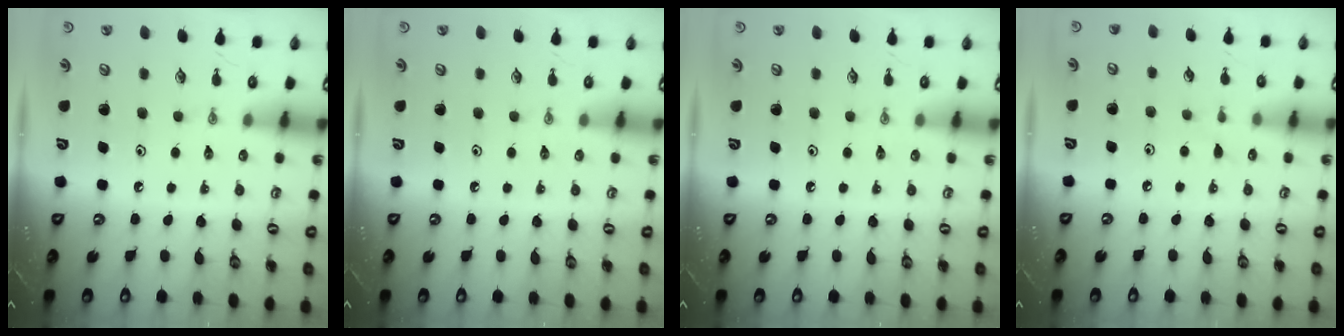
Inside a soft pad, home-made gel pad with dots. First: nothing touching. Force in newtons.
{"total": 0.0}
{"total": 0.0}
{"total": 3.2, "press": 3.2, "slide": 0.4}